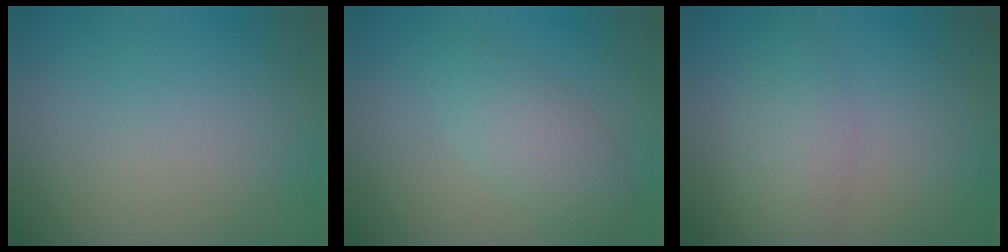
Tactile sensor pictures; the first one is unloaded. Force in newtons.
{"total": 3.5, "press": 3.5, "slide": 0.1}
{"total": 3.0, "press": 3.0, "slide": 0.2}